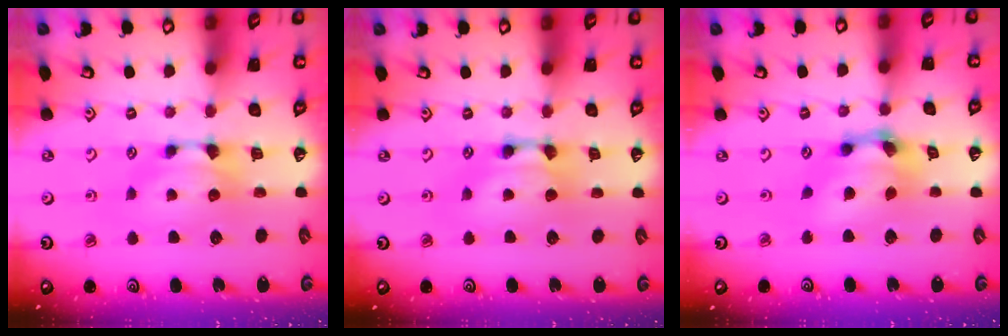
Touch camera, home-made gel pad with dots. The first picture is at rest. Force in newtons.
{"total": 2.0, "press": 2.0, "slide": 0.1}
{"total": 6.5, "press": 6.0, "slide": 2.4}